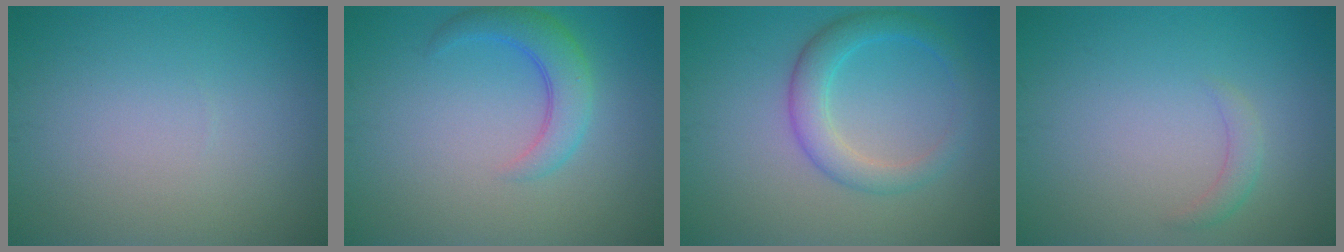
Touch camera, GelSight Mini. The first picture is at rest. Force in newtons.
{"total": 3.7, "press": 3.7, "slide": 0.2}
{"total": 2.6, "press": 2.6, "slide": 0.2}
{"total": 1.3, "press": 1.3, "slide": 0.1}